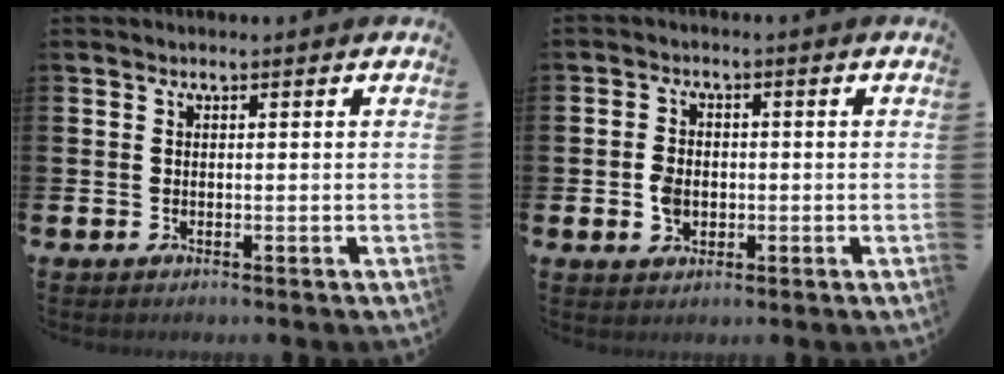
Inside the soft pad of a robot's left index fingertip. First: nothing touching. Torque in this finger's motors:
{"motor_torque": [0.86, 0.14, 0.43, 0.11]}